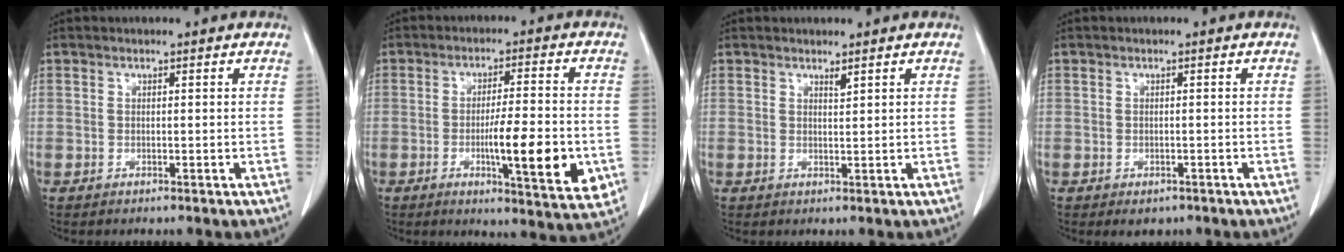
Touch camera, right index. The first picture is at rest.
{"total": 12.2, "force": [-2.9, 1.6, 11.8], "torque": [-0.169, -0.016, -0.043]}
{"total": 0.8, "force": [0.7, 0.0, 0.4], "torque": [-0.010, -0.007, 0.014]}
{"total": 2.0, "force": [-1.2, 1.4, 0.8], "torque": [-0.008, 0.001, -0.007]}